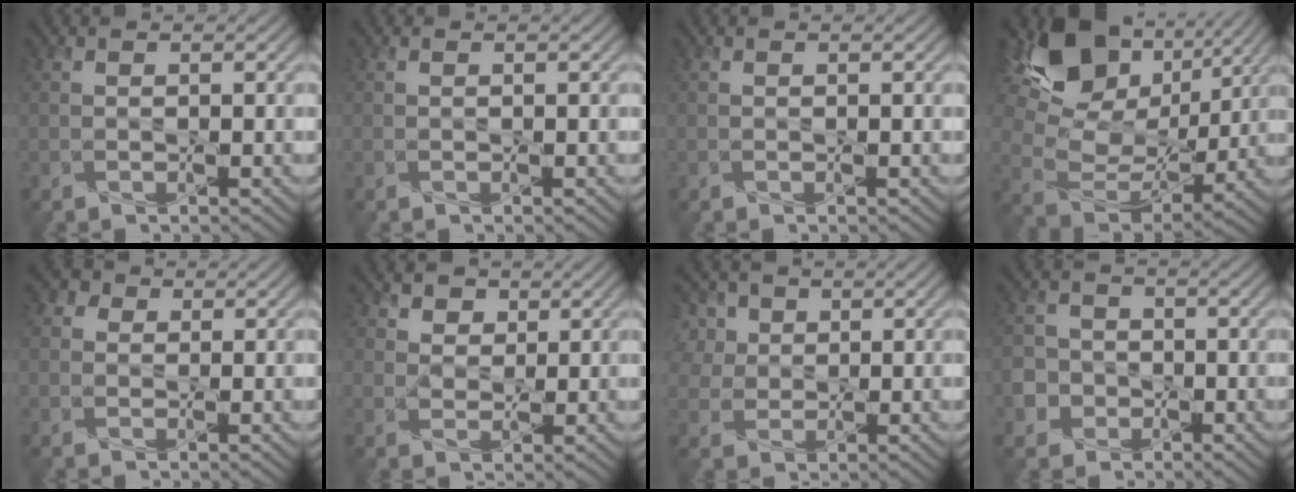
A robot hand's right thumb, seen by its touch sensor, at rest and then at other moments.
{"total": 0.0}
{"total": 0.0}
{"total": 15.3, "force": [7.3, 10.2, 8.8], "torque": [-0.199, 0.007, 0.140]}
{"total": 2.7, "force": [0.8, 2.4, 0.6], "torque": [-0.025, 0.006, 0.000]}
{"total": 2.7, "force": [1.6, 2.1, 0.3], "torque": [-0.015, -0.006, 0.025]}
{"total": 6.0, "force": [2.3, 5.0, 2.4], "torque": [-0.095, 0.013, 0.044]}
{"total": 4.1, "force": [-1.9, 3.7, 0.1], "torque": [-0.005, 0.002, -0.054]}